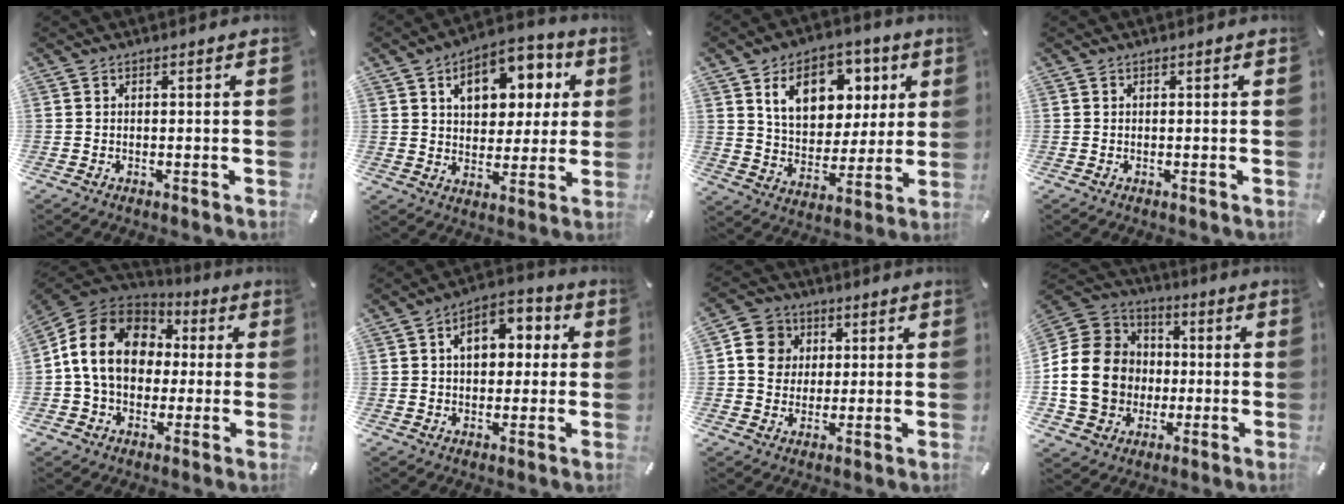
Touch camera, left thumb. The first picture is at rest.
{"total": 12.0, "force": [5.0, 8.6, 6.7], "torque": [-0.095, -0.019, 0.088]}
{"total": 14.8, "force": [6.9, 10.8, 7.4], "torque": [-0.123, -0.017, 0.127]}
{"total": 0.0}
{"total": 15.8, "force": [0.7, 13.1, 8.9], "torque": [-0.185, 0.012, 0.012]}
{"total": 9.3, "force": [2.2, 6.8, 5.9], "torque": [-0.087, 0.005, 0.034]}
{"total": 8.0, "force": [1.7, 7.5, 2.0], "torque": [-0.025, 0.002, 0.033]}
{"total": 18.3, "force": [-2.1, 16.3, 8.1], "torque": [-0.180, 0.016, -0.035]}